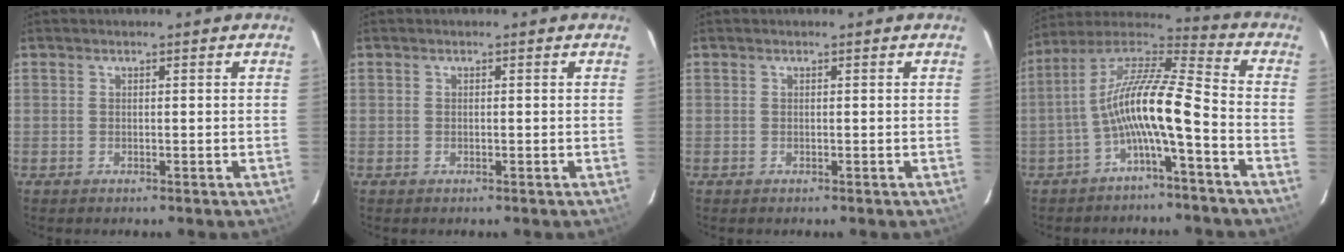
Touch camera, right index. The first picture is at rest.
{"total": 0.0}
{"total": 0.0}
{"total": 12.8, "force": [-4.1, 1.5, 12.0], "torque": [-0.237, 0.016, -0.082]}